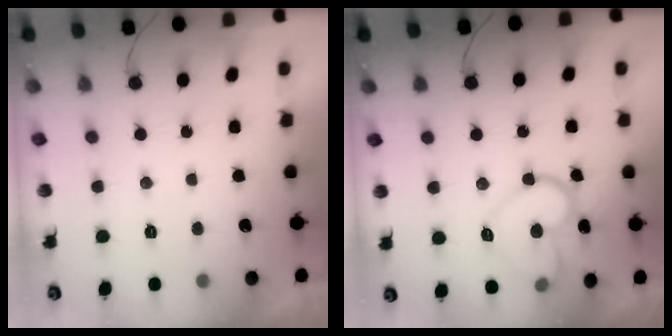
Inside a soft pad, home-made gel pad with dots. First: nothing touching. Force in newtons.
{"total": 12.9, "press": 12.9, "slide": 0.6}